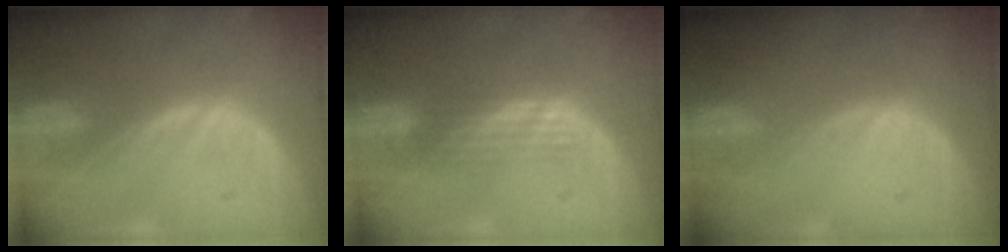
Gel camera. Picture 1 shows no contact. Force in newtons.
{"total": 2.9, "press": 2.5, "slide": 1.5}
{"total": 0.0}